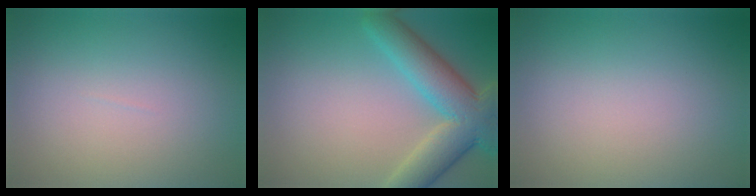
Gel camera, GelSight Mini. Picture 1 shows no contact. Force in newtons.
{"total": 7.7, "press": 7.7, "slide": 0.4}
{"total": 0.0}